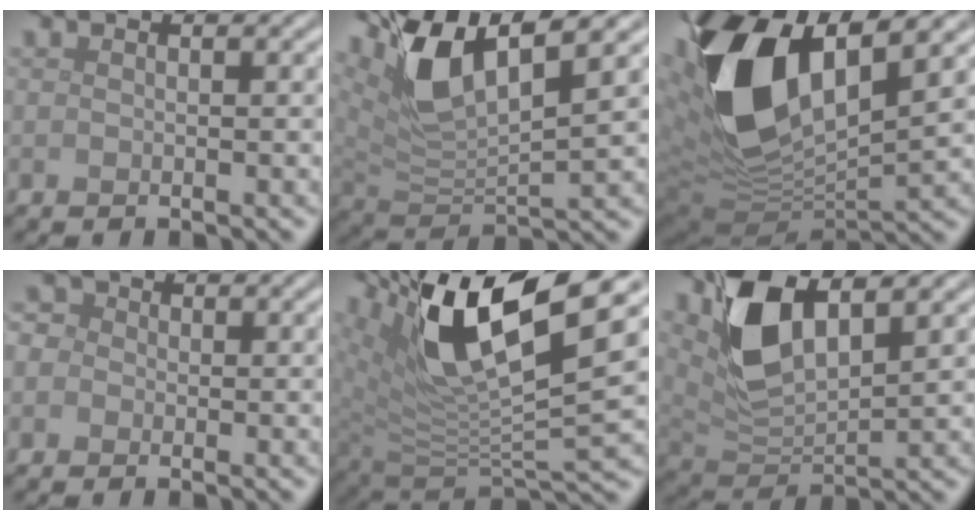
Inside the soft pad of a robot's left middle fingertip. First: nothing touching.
{"total": 8.6, "force": [4.9, 2.7, 6.5], "torque": [-0.139, 0.008, 0.090]}
{"total": 15.1, "force": [4.1, 7.9, 12.2], "torque": [-0.263, 0.001, 0.076]}
{"total": 2.8, "force": [0.3, 2.6, 1.1], "torque": [-0.002, 0.014, -0.024]}
{"total": 12.3, "force": [6.5, 3.7, 9.8], "torque": [-0.182, 0.001, 0.121]}
{"total": 6.6, "force": [3.0, 2.9, 5.1], "torque": [-0.108, -0.004, 0.058]}